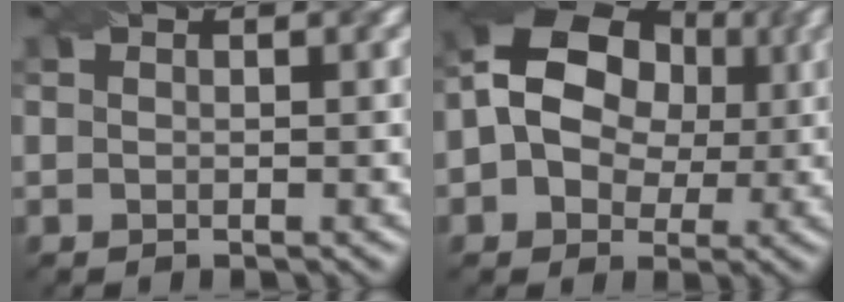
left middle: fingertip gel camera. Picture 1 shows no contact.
{"total": 12.4, "force": [2.5, 9.9, 7.1], "torque": [-0.148, 0.049, 0.023]}